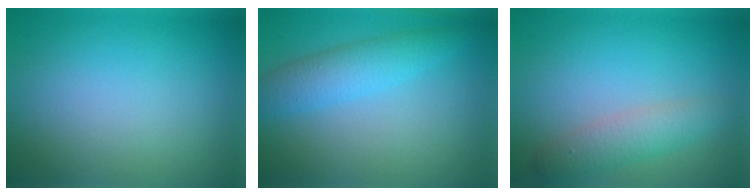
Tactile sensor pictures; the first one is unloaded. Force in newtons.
{"total": 3.7, "press": 3.7, "slide": 0.1}
{"total": 2.8, "press": 2.8, "slide": 0.1}